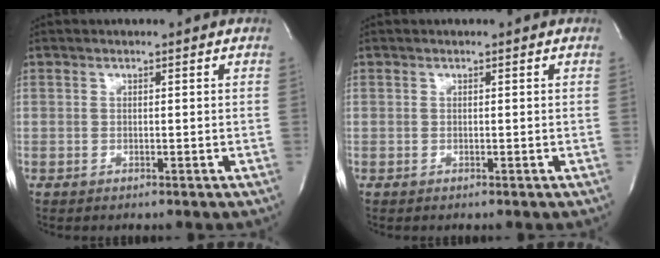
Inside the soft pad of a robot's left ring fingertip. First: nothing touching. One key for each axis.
{"total": 0.0}